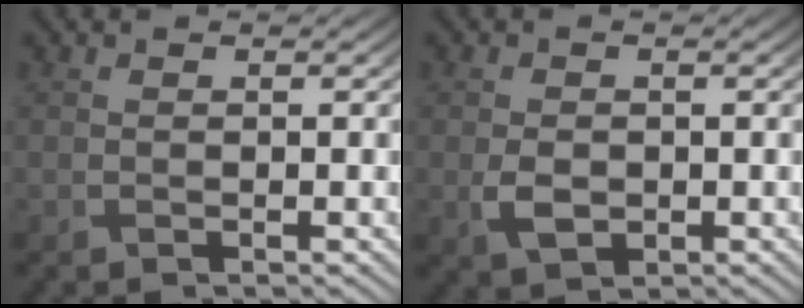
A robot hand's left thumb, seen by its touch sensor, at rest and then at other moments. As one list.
[{"total": 2.9, "force": [-0.6, 2.1, 1.9], "torque": [-0.043, -0.007, -0.010]}]